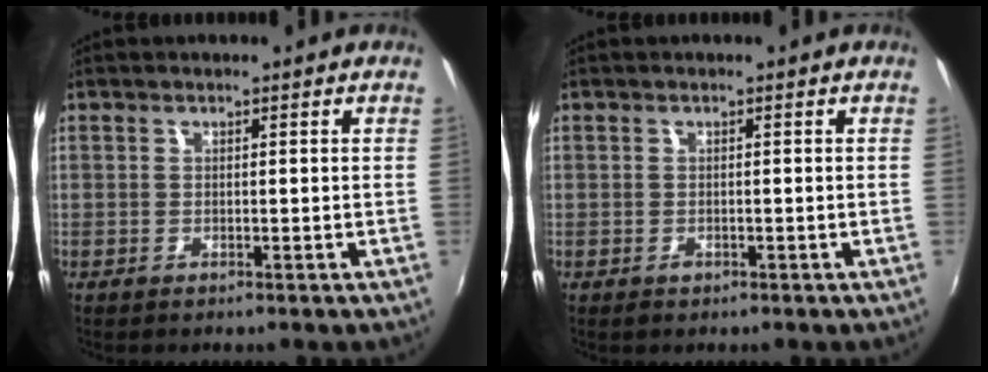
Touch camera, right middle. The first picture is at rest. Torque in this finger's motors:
{"motor_torque": [0.36, -0.28, 0.08, 0.02]}